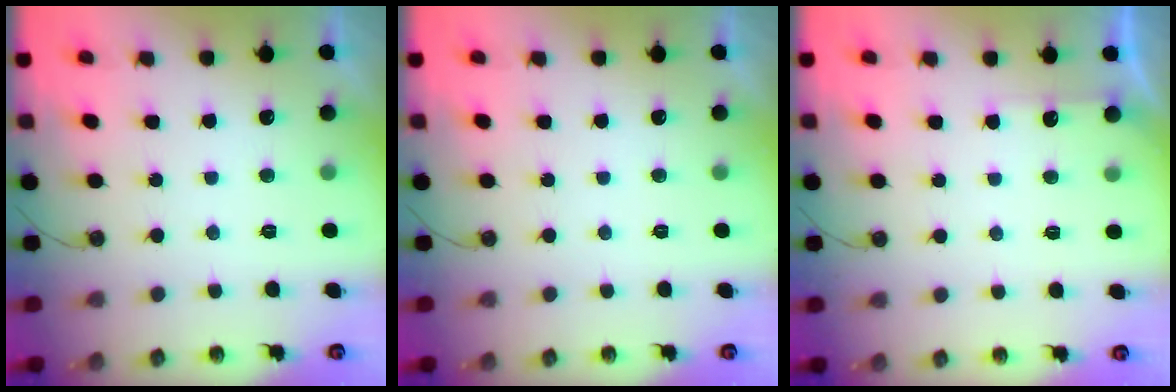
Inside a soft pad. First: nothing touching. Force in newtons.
{"total": 0.0}
{"total": 2.5, "press": 2.5, "slide": 0.4}